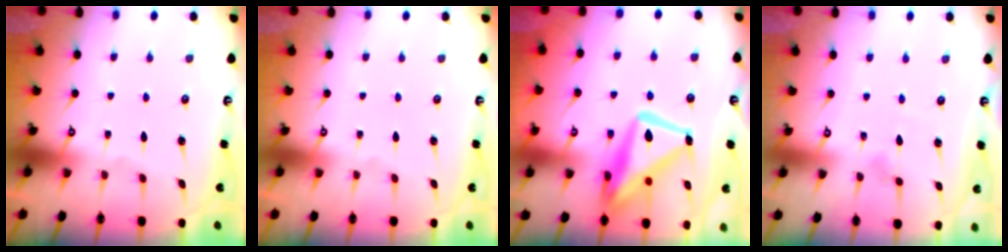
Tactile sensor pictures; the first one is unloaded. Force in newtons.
{"total": 0.0}
{"total": 15.8, "press": 15.7, "slide": 1.6}
{"total": 3.9, "press": 3.8, "slide": 0.3}